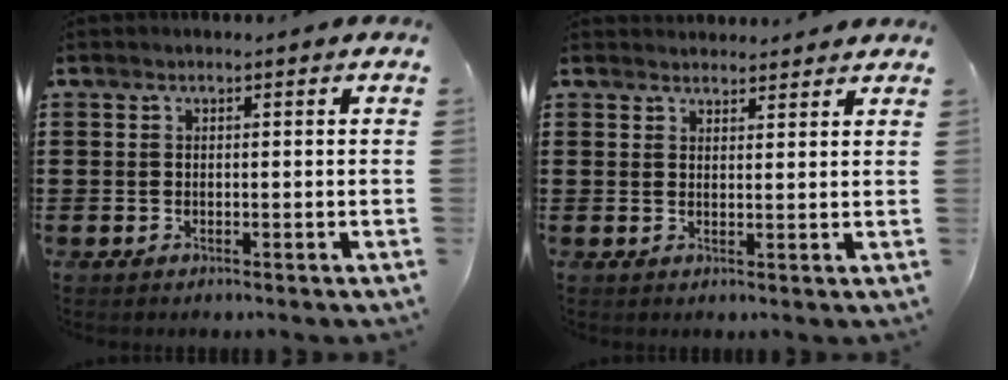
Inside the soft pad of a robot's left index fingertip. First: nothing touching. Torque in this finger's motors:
{"motor_torque": [2.14, 0.00, 0.13, 0.00]}